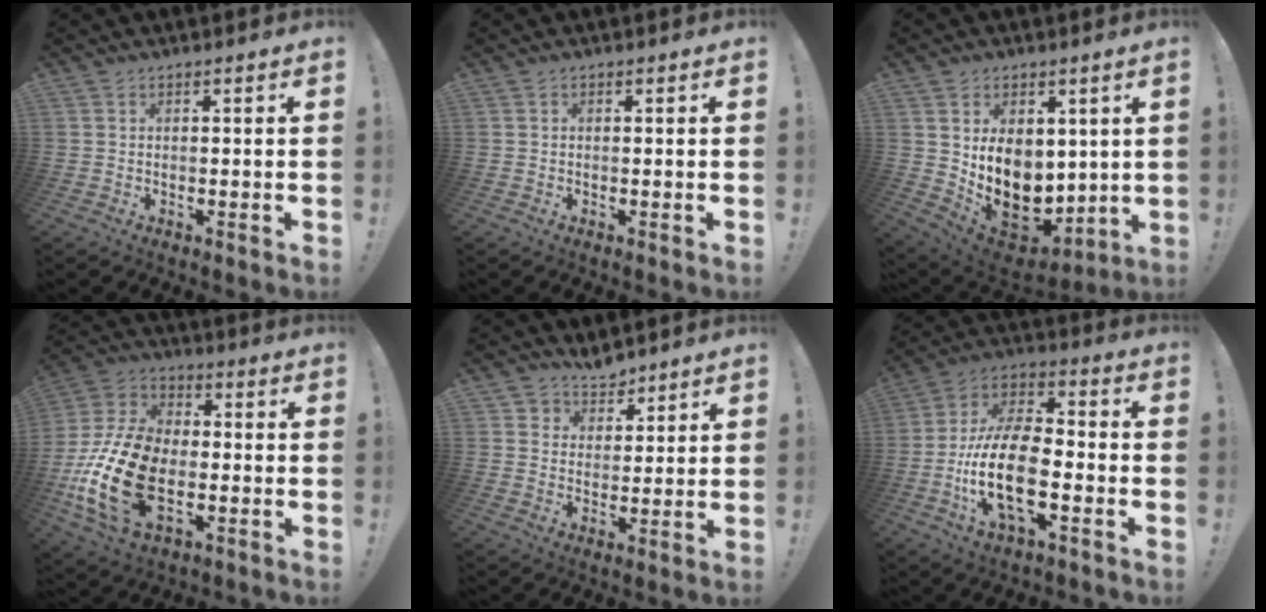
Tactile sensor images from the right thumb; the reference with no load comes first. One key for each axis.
{"total": 0.0}
{"total": 15.4, "fx": 2.4, "fy": 12.4, "fz": 8.8, "tx": -0.141, "ty": -0.047, "tz": 0.061}
{"total": 22.5, "fx": -6.0, "fy": 14.0, "fz": 16.6, "tx": -0.321, "ty": 0.032, "tz": -0.093}
{"total": 5.6, "fx": 4.7, "fy": 3.1, "fz": -0.2, "tx": -0.004, "ty": -0.035, "tz": 0.091}
{"total": 19.2, "fx": -5.8, "fy": 9.4, "fz": 15.8, "tx": -0.318, "ty": 0.025, "tz": -0.094}